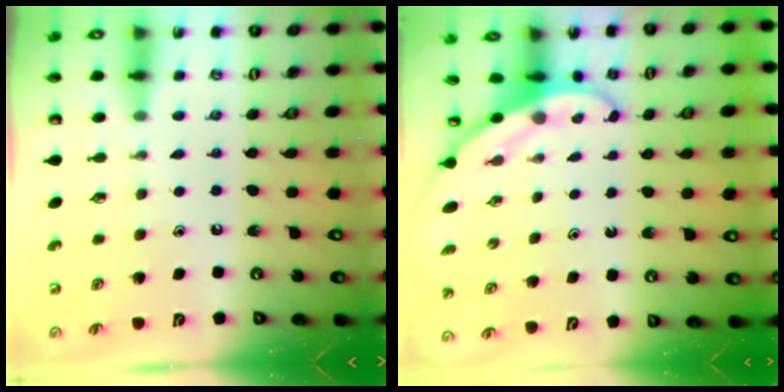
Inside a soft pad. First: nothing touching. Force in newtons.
{"total": 3.2, "press": 3.2, "slide": 0.1}